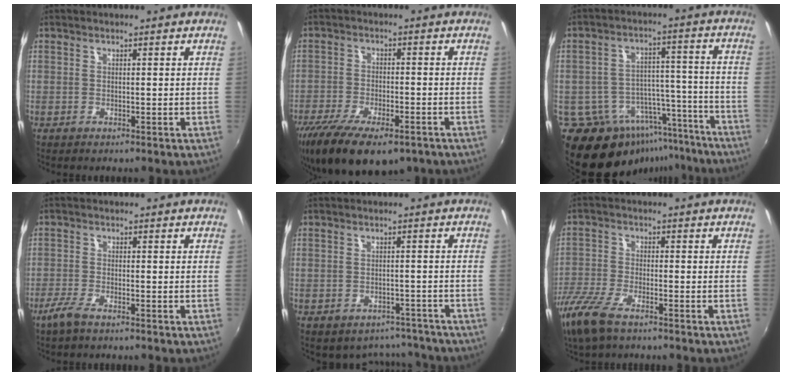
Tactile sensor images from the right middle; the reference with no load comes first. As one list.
[{"total": 18.3, "force": [-12.3, 7.5, 11.3], "torque": [-0.237, -0.054, -0.193]}, {"total": 17.2, "force": [-13.9, 8.8, 4.9], "torque": [-0.092, 0.035, -0.186]}, {"total": 3.4, "force": [-2.5, 0.7, 2.2], "torque": [-0.061, -0.007, -0.053]}, {"total": 6.8, "force": [-5.4, 4.0, 1.0], "torque": [-0.019, 0.017, -0.058]}, {"total": 10.7, "force": [-7.6, 3.5, 6.7], "torque": [-0.168, -0.036, -0.155]}]